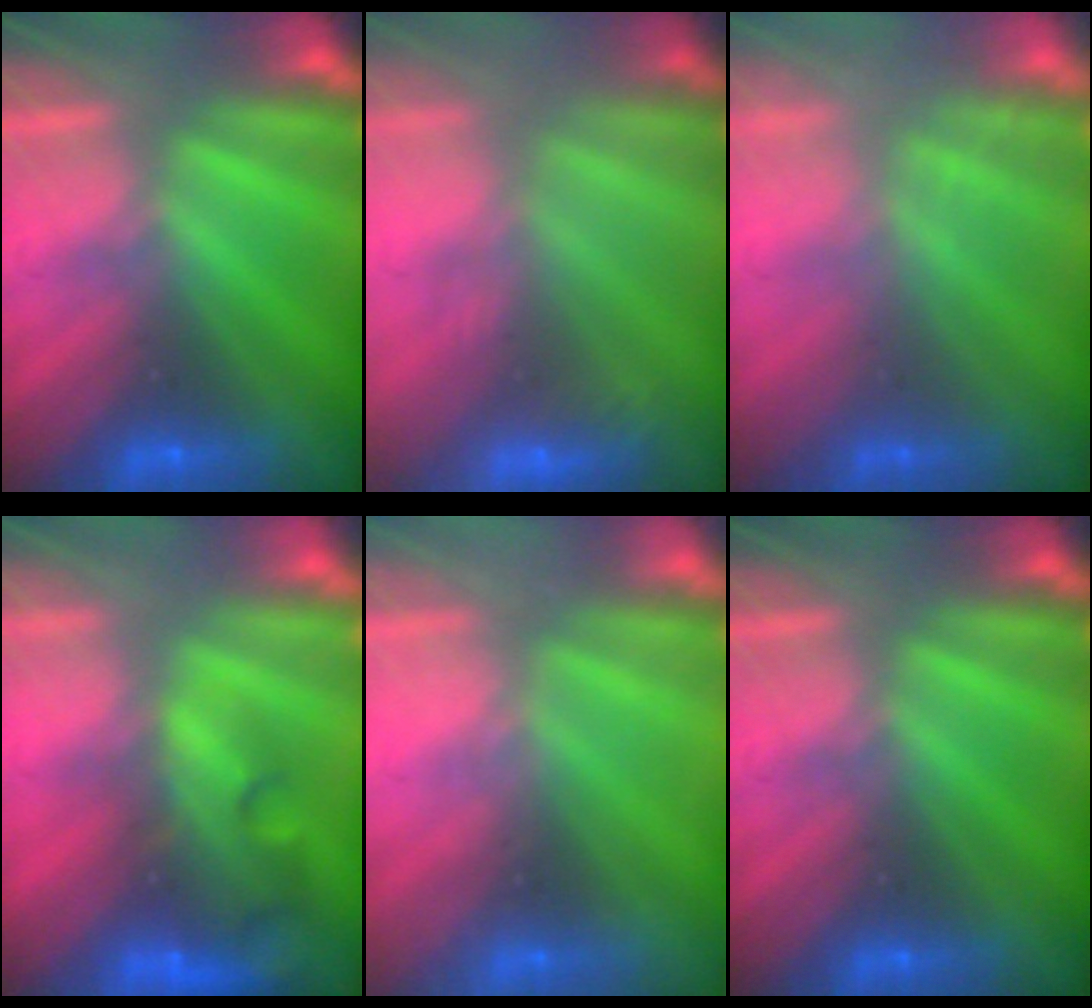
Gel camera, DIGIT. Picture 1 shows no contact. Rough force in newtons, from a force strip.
{"total": 2.4}
{"total": 2.3}
{"total": 11.2}
{"total": 1.8}
{"total": 0.0}